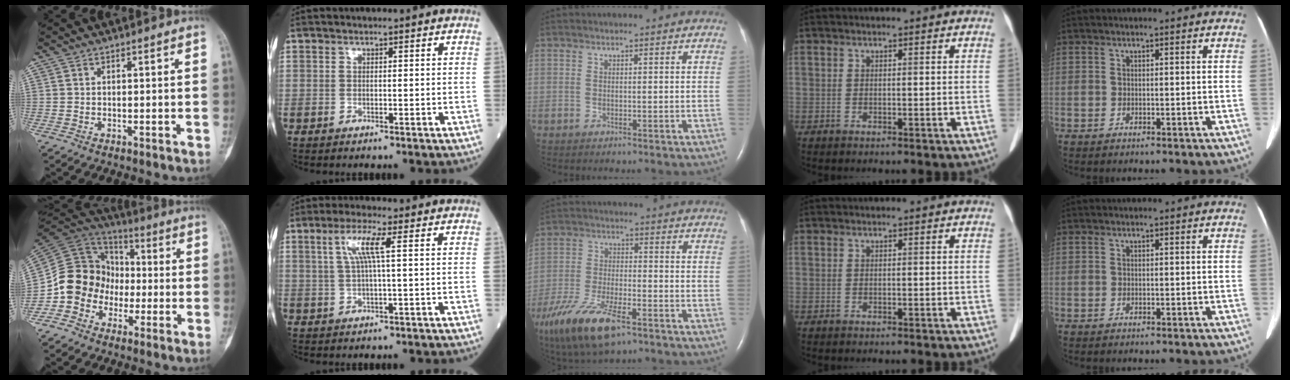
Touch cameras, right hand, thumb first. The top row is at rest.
{"thumb": {"total": 13.7, "force": [-3.9, 12.1, 5.2], "torque": [-0.058, 0.068, -0.080]}, "index": {"total": 5.0, "force": [1.4, -0.3, 4.8], "torque": [-0.103, 0.010, 0.031]}, "middle": {"total": 15.0, "force": [-9.5, 4.8, 10.5], "torque": [-0.234, -0.031, -0.174]}}